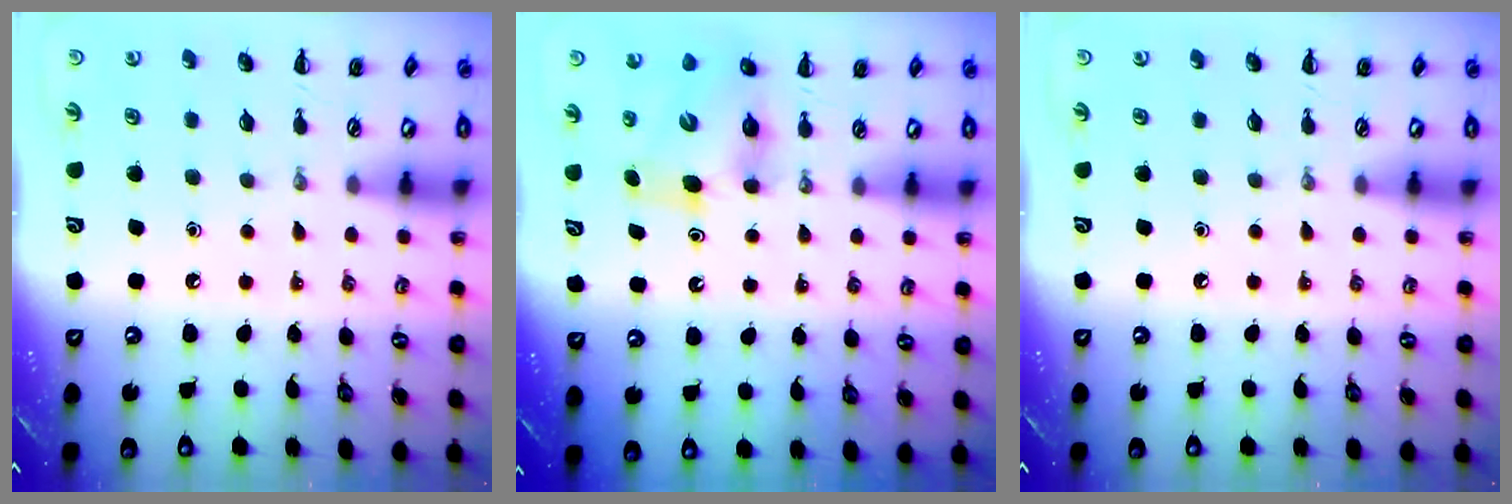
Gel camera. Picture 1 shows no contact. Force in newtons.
{"total": 7.1, "press": 6.9, "slide": 1.7}
{"total": 0.0}